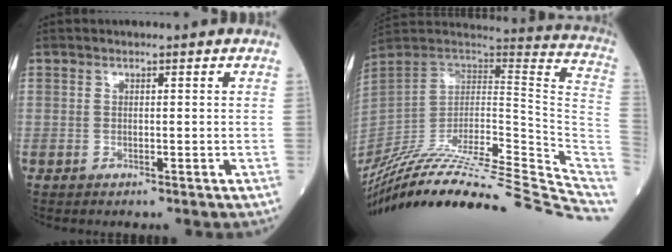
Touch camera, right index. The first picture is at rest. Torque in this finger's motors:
{"motor_torque": [-1.10, -1.04, -1.05, -0.21]}